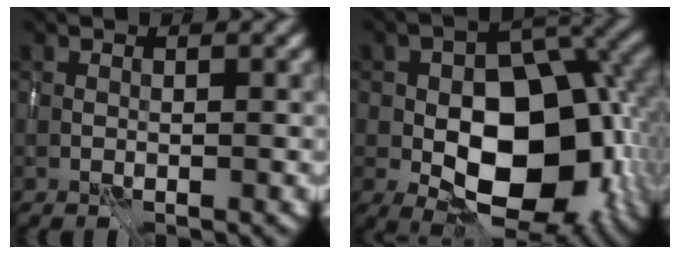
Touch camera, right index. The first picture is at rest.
{"total": 13.5, "force": [-2.9, 8.1, 10.4], "torque": [-0.144, -0.014, -0.047]}